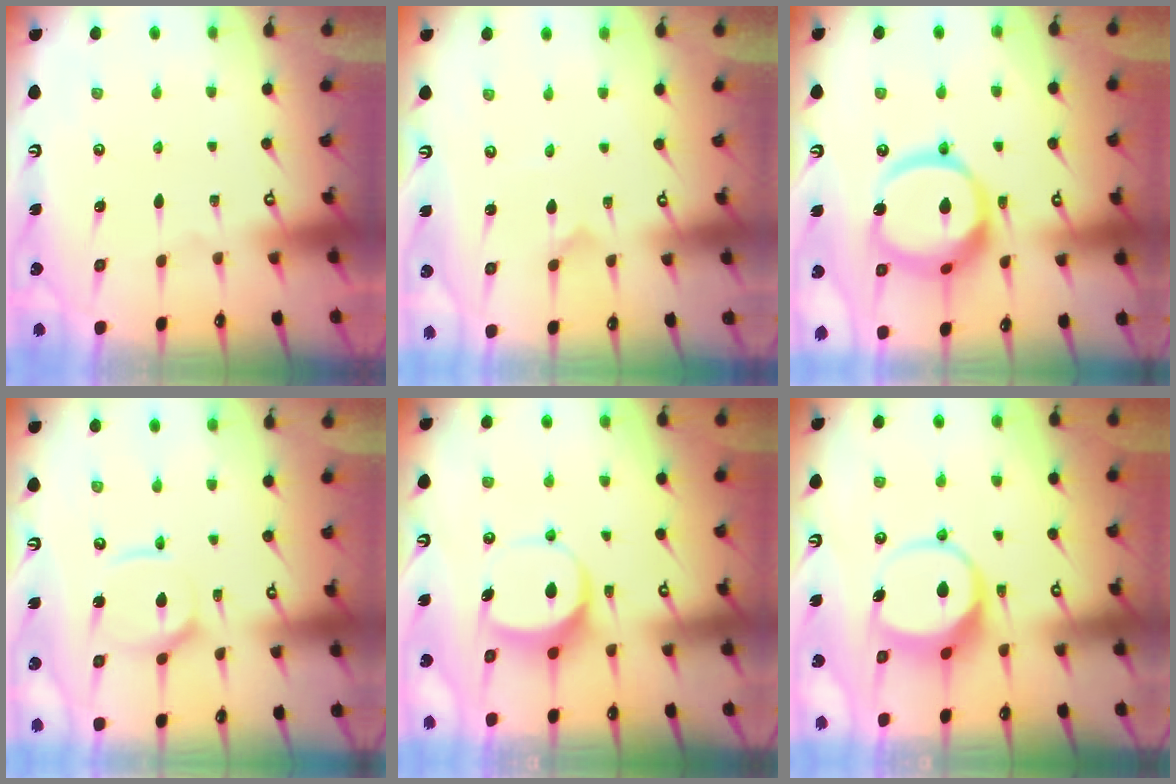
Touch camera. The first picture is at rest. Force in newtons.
{"total": 0.0}
{"total": 17.9, "press": 17.7, "slide": 2.3}
{"total": 9.4, "press": 9.4, "slide": 1.0}
{"total": 6.2, "press": 6.2, "slide": 0.6}
{"total": 7.8, "press": 7.7, "slide": 1.1}